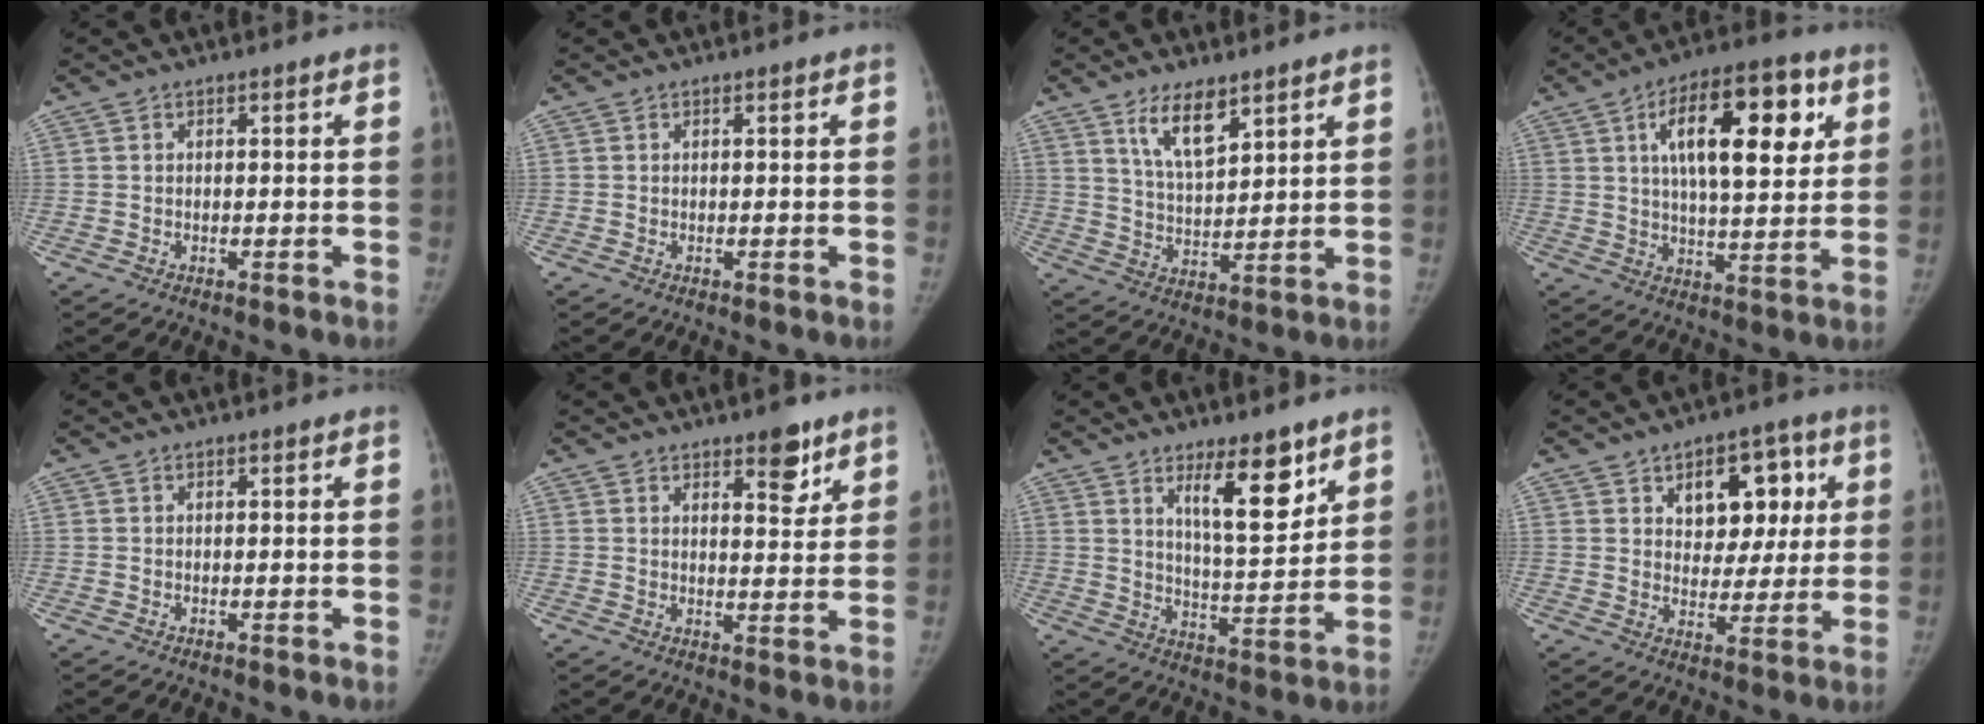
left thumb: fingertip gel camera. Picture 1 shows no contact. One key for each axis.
{"total": 0.0}
{"total": 8.3, "fx": 5.3, "fy": 3.1, "fz": 5.6, "tx": -0.085, "ty": -0.036, "tz": 0.102}
{"total": 18.5, "fx": 6.3, "fy": 7.7, "fz": 15.6, "tx": -0.209, "ty": -0.007, "tz": 0.095}
{"total": 0.0}
{"total": 5.8, "fx": 3.8, "fy": 2.4, "fz": 3.7, "tx": -0.026, "ty": -0.024, "tz": 0.051}
{"total": 11.0, "fx": 6.6, "fy": 3.3, "fz": 8.1, "tx": -0.104, "ty": -0.054, "tz": 0.112}
{"total": 12.3, "fx": 4.5, "fy": 8.1, "fz": 8.0, "tx": -0.054, "ty": -0.008, "tz": 0.065}